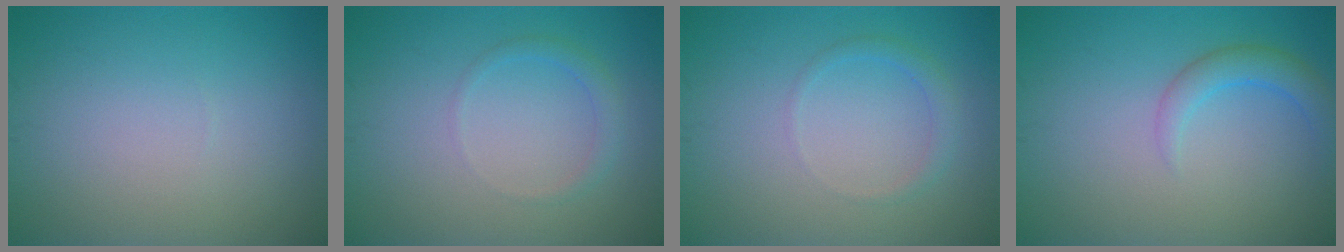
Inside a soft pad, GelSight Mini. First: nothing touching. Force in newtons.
{"total": 1.4, "press": 1.4, "slide": 0.1}
{"total": 1.4, "press": 1.4, "slide": 0.1}
{"total": 2.4, "press": 2.4, "slide": 0.3}